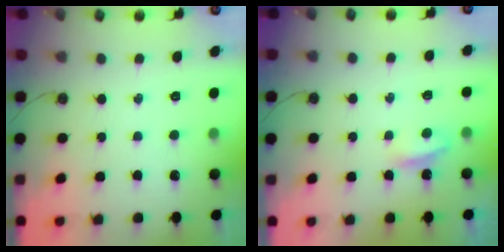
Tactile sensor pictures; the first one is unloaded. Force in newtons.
{"total": 3.9, "press": 3.9, "slide": 0.4}